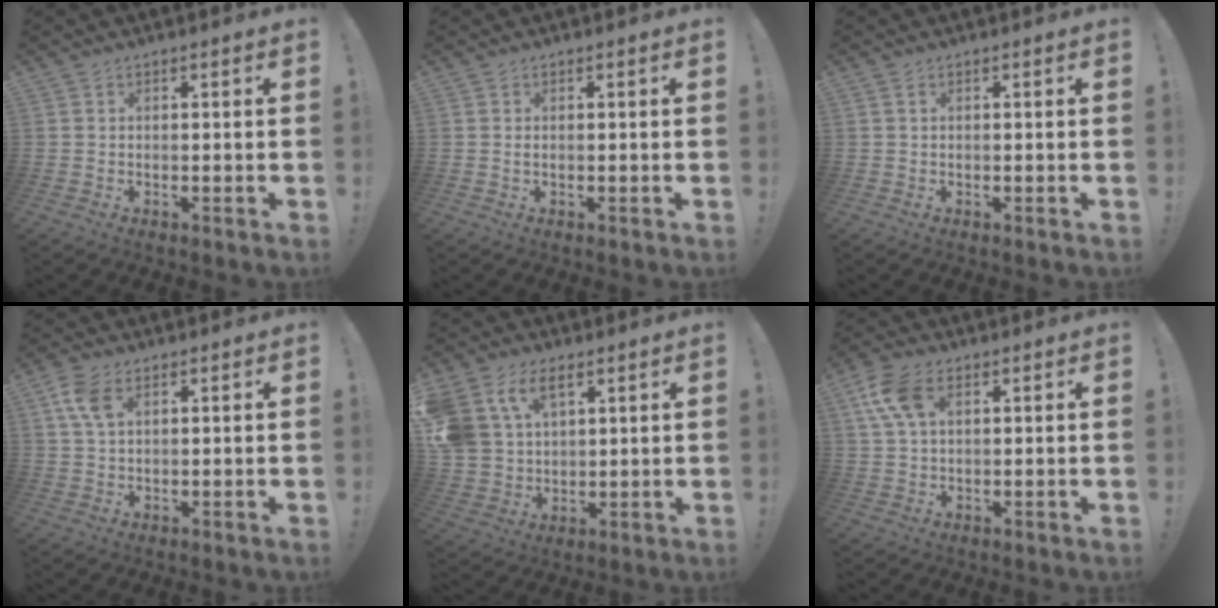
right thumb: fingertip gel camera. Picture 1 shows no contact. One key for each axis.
{"total": 0.5, "fx": 0.0, "fy": 0.2, "fz": 0.5, "tx": -0.007, "ty": 0.000, "tz": -0.001}
{"total": 0.5, "fx": 0.1, "fy": 0.1, "fz": 0.5, "tx": -0.012, "ty": 0.002, "tz": 0.003}
{"total": 6.4, "fx": 2.6, "fy": 3.4, "fz": 4.8, "tx": -0.096, "ty": -0.002, "tz": 0.050}
{"total": 13.5, "fx": 7.0, "fy": 9.0, "fz": 7.2, "tx": -0.146, "ty": -0.031, "tz": 0.139}
{"total": 10.1, "fx": 3.7, "fy": 5.8, "fz": 7.4, "tx": -0.159, "ty": 0.001, "tz": 0.072}